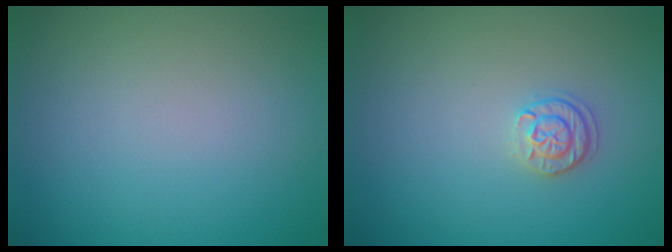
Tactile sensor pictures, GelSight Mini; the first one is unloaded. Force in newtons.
{"total": 1.7, "press": 1.6, "slide": 0.4}